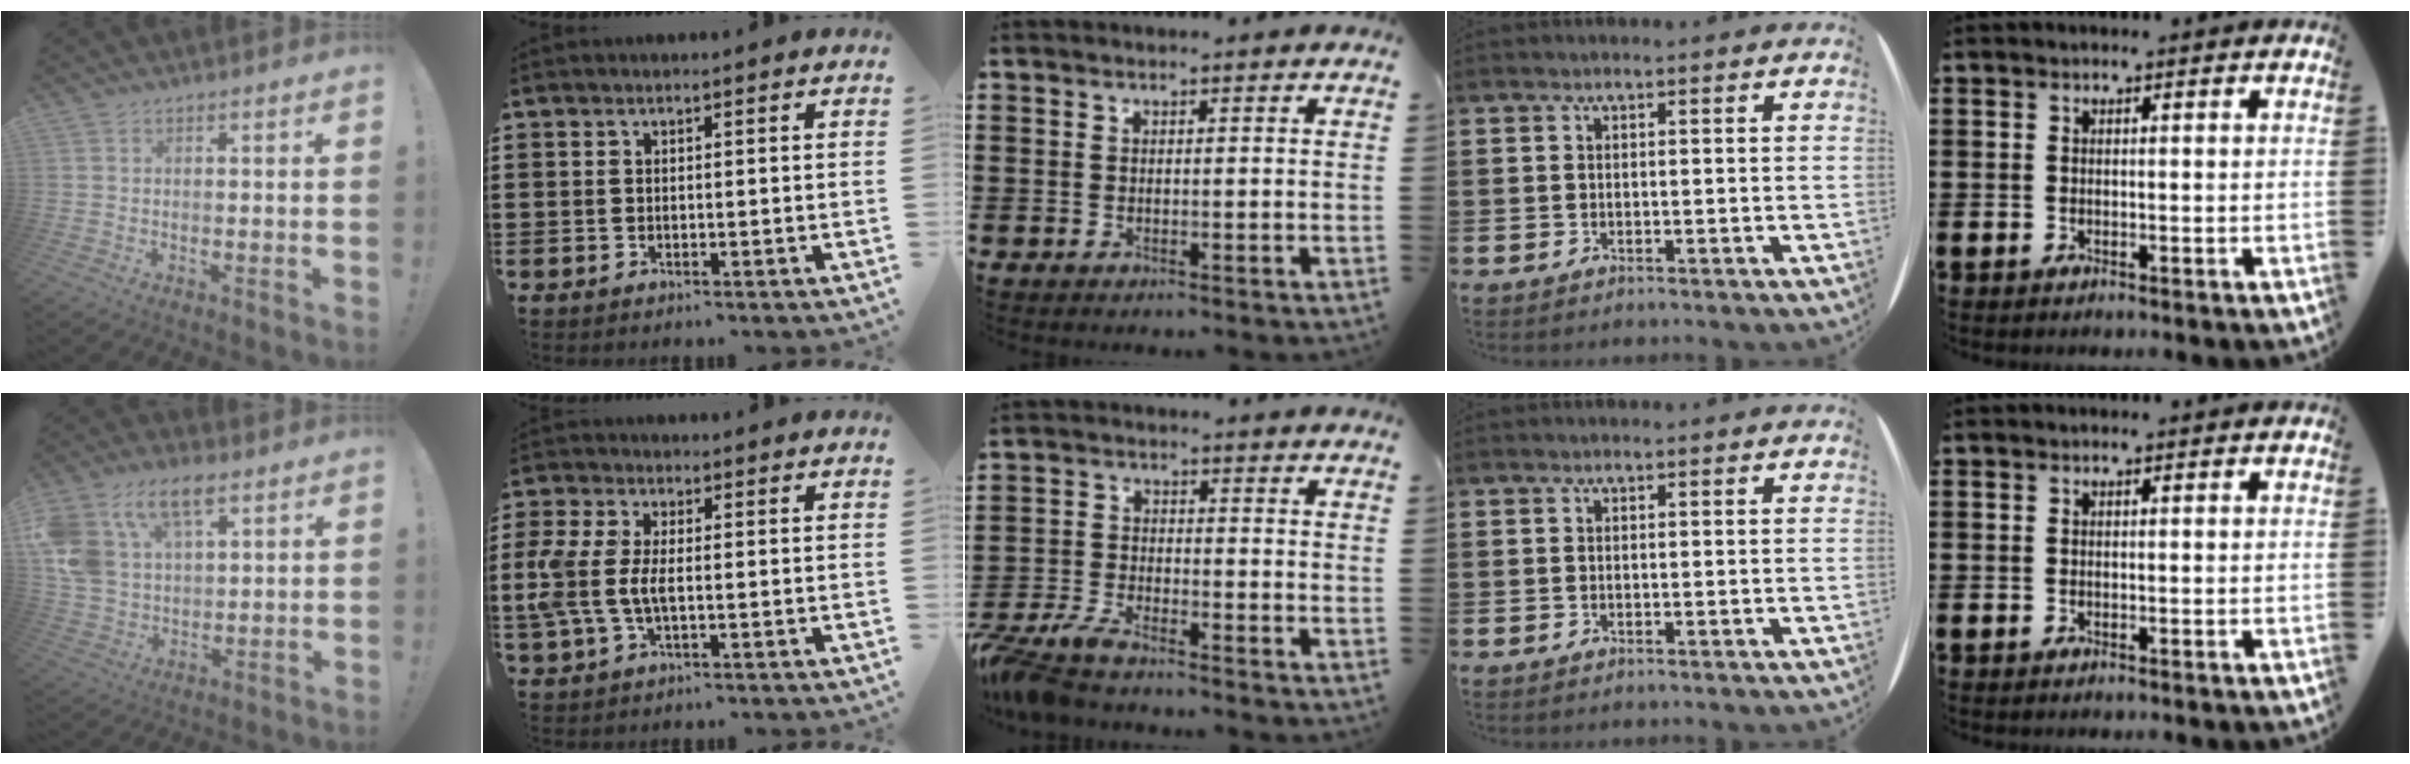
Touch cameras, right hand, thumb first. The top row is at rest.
{"thumb": {"total": 15.4, "force": [7.9, 9.6, 9.0], "torque": [-0.185, -0.027, 0.150]}, "index": {"total": 5.8, "force": [-0.6, 2.9, 5.0], "torque": [-0.132, -0.008, -0.022]}, "middle": {"total": 5.2, "force": [-4.9, 0.6, 1.8], "torque": [-0.068, -0.011, -0.104]}}